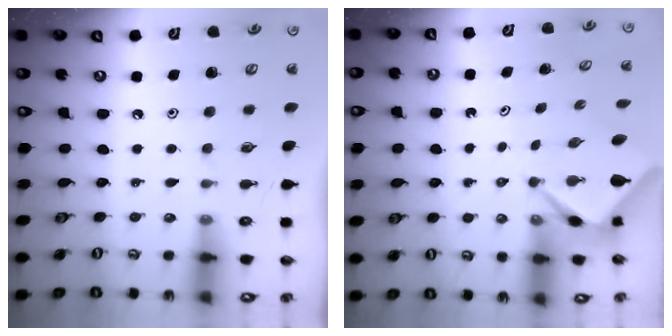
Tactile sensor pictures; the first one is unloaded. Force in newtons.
{"total": 2.6, "press": 2.6, "slide": 0.1}